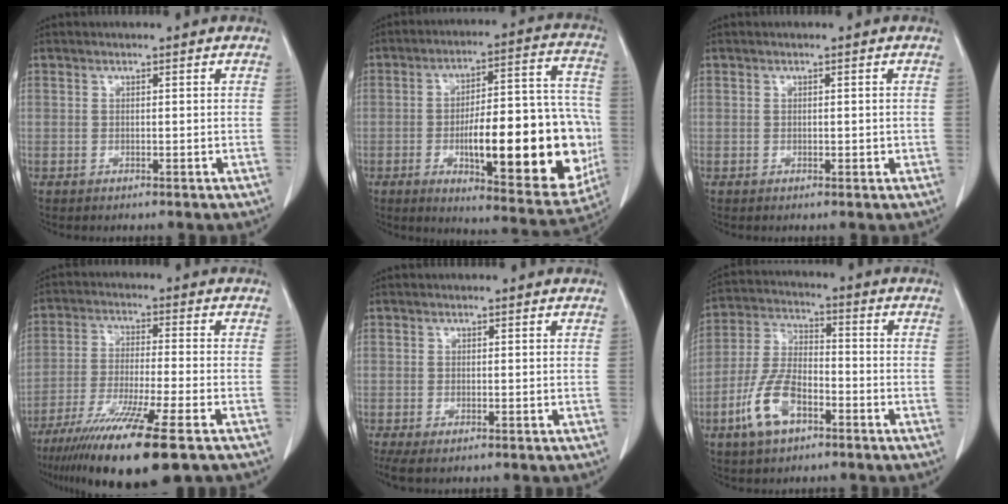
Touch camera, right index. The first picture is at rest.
{"total": 25.0, "force": [-5.0, 6.7, 23.5], "torque": [-0.273, 0.020, -0.054]}
{"total": 1.0, "force": [0.0, 0.6, 0.8], "torque": [-0.010, -0.001, 0.002]}
{"total": 15.8, "force": [-10.5, 0.2, 11.8], "torque": [-0.210, -0.049, -0.179]}
{"total": 3.2, "force": [-2.2, 1.0, 2.2], "torque": [-0.040, -0.012, -0.035]}
{"total": 9.9, "force": [-4.9, 4.5, 7.3], "torque": [-0.170, 0.005, -0.094]}